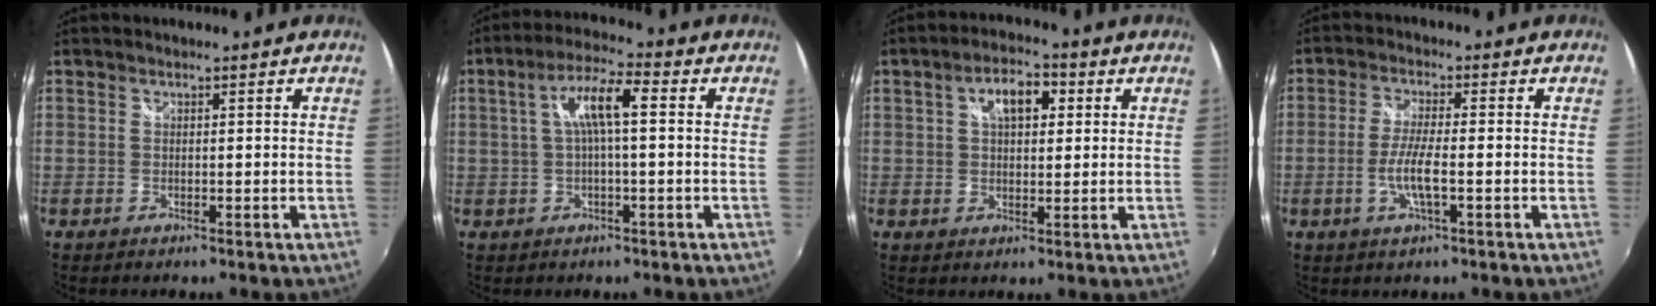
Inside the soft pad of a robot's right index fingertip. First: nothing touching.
{"total": 7.4, "force": [0.8, 1.4, 7.3], "torque": [-0.138, 0.015, 0.016]}
{"total": 7.0, "force": [2.3, 3.8, 5.5], "torque": [-0.092, 0.020, 0.036]}
{"total": 5.6, "force": [-1.7, 0.8, 5.3], "torque": [-0.110, -0.006, -0.032]}